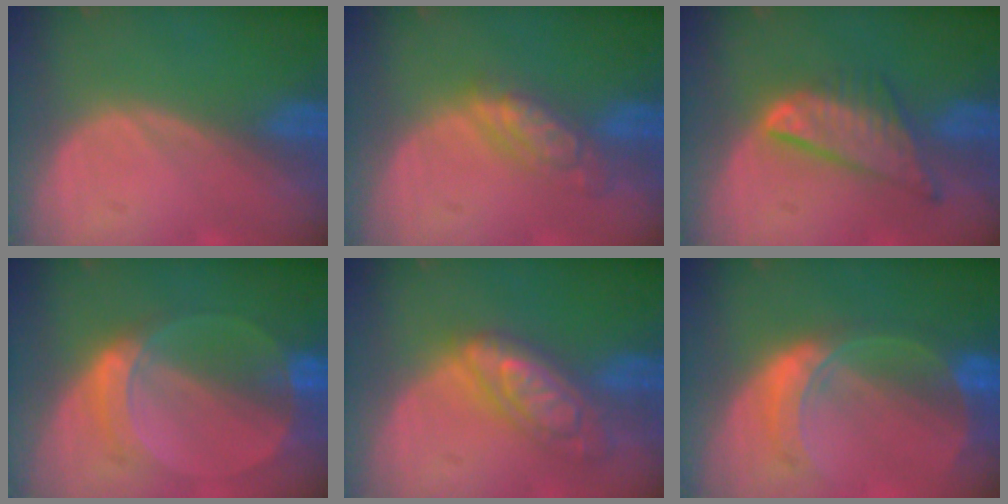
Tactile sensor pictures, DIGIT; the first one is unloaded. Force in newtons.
{"total": 5.6, "press": 4.9, "slide": 2.7}
{"total": 8.1, "press": 6.8, "slide": 4.3}
{"total": 6.2, "press": 5.7, "slide": 2.6}
{"total": 7.4, "press": 7.4, "slide": 0.5}
{"total": 7.6, "press": 6.6, "slide": 3.8}